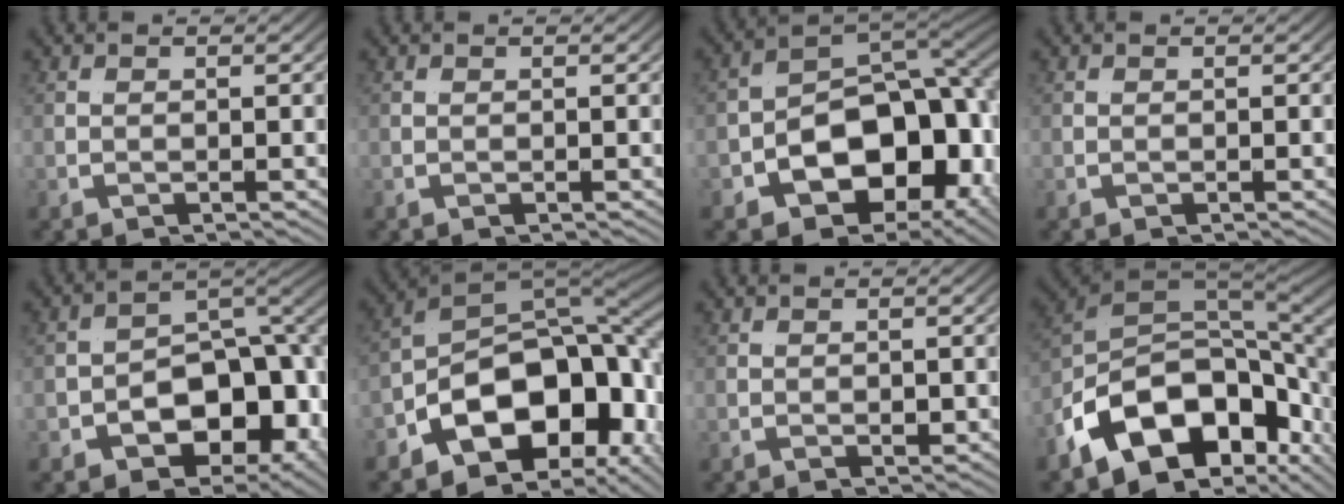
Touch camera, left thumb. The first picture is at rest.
{"total": 0.0}
{"total": 16.2, "force": [-3.9, 10.1, 12.1], "torque": [-0.197, -0.013, -0.052]}
{"total": 0.0}
{"total": 11.3, "force": [-3.3, 7.4, 7.8], "torque": [-0.128, -0.019, -0.039]}
{"total": 18.6, "force": [-2.7, 10.7, 15.0], "torque": [-0.245, -0.009, -0.043]}
{"total": 1.3, "force": [0.0, 1.0, 0.8], "torque": [-0.014, -0.004, 0.004]}
{"total": 18.1, "force": [-0.7, 10.6, 14.6], "torque": [-0.256, -0.003, -0.013]}